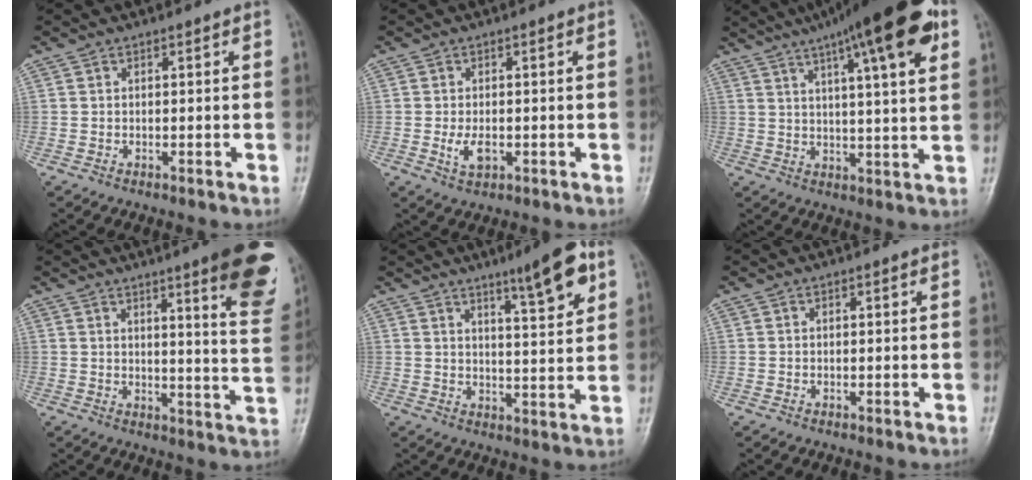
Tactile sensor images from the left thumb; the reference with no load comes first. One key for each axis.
{"total": 3.5, "fx": -0.7, "fy": 1.8, "fz": 2.9, "tx": -0.054, "ty": -0.001, "tz": -0.008}
{"total": 20.0, "fx": 10.3, "fy": 3.8, "fz": 16.7, "tx": -0.244, "ty": -0.002, "tz": 0.149}
{"total": 16.7, "fx": 9.8, "fy": 2.3, "fz": 13.4, "tx": -0.136, "ty": -0.053, "tz": 0.114}
{"total": 10.2, "fx": 5.7, "fy": 1.7, "fz": 8.3, "tx": -0.114, "ty": -0.029, "tz": 0.085}
{"total": 0.0}